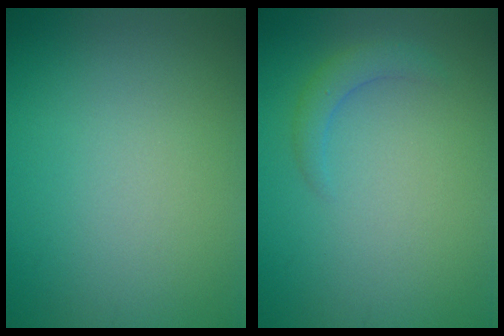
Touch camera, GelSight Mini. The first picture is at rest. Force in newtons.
{"total": 1.7, "press": 1.7, "slide": 0.2}